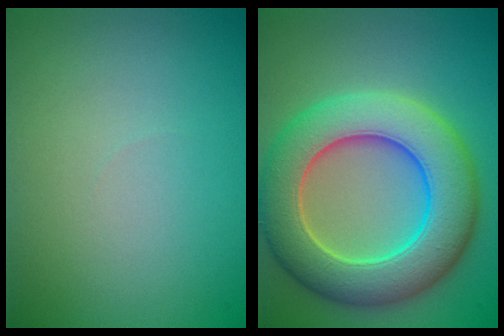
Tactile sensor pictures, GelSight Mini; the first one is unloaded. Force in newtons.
{"total": 10.0, "press": 9.9, "slide": 0.7}